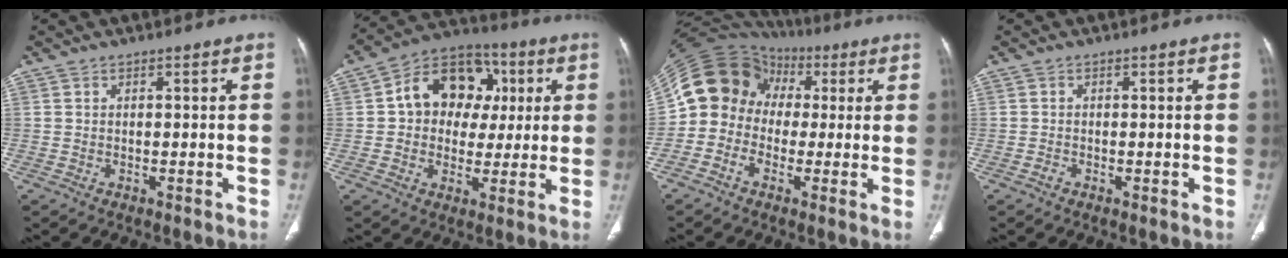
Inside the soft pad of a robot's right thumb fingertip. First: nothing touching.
{"total": 15.1, "force": [2.7, 12.0, 8.8], "torque": [-0.094, 0.018, 0.035]}
{"total": 14.3, "force": [1.2, 12.5, 6.7], "torque": [-0.107, 0.046, 0.014]}
{"total": 0.7, "force": [-0.4, 0.4, 0.4], "torque": [-0.010, -0.001, -0.010]}